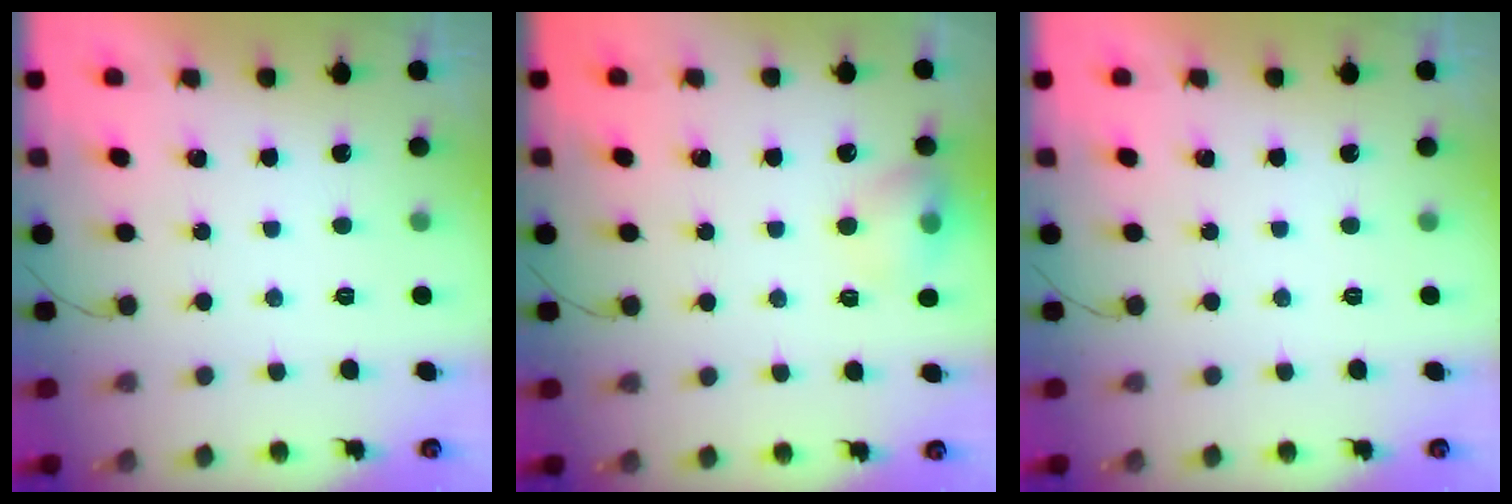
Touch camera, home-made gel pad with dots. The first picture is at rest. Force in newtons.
{"total": 8.6, "press": 8.5, "slide": 1.6}
{"total": 0.0}